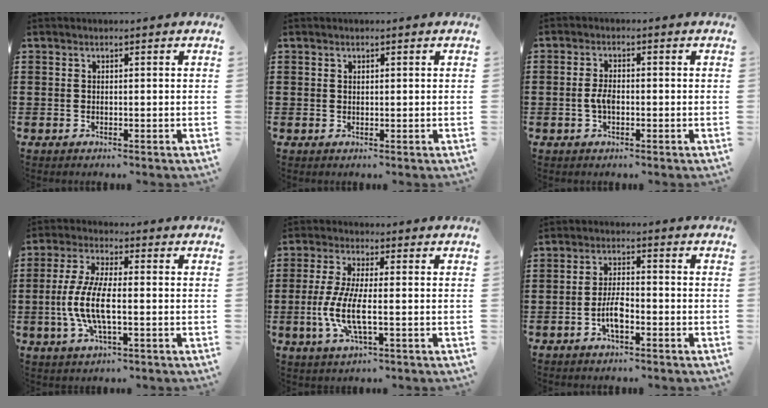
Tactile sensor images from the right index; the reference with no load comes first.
{"total": 0.6, "force": [0.5, 0.1, 0.1], "torque": [-0.002, 0.002, 0.012]}
{"total": 2.8, "force": [-0.5, 1.2, 2.5], "torque": [-0.065, -0.006, -0.013]}
{"total": 8.2, "force": [-1.8, 2.8, 7.5], "torque": [-0.167, -0.008, -0.040]}
{"total": 7.1, "force": [-1.8, 1.9, 6.6], "torque": [-0.156, -0.015, -0.042]}
{"total": 4.8, "force": [-1.8, 1.6, 4.1], "torque": [-0.091, 0.001, -0.039]}